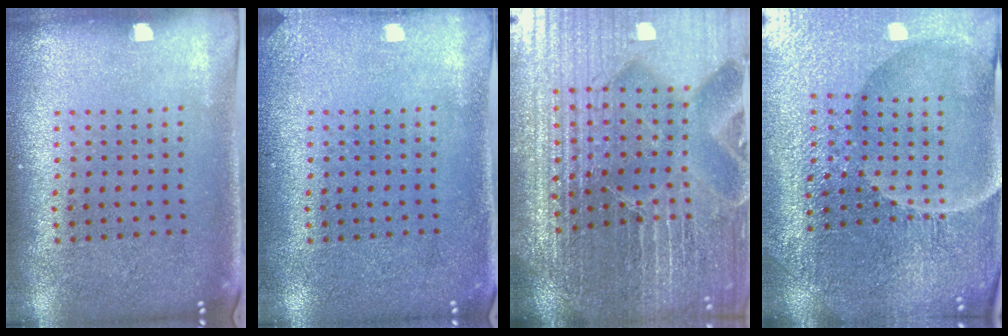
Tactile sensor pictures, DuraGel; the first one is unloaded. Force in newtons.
{"total": 1.6, "press": 1.6, "slide": 0.2}
{"total": 5.8, "press": 5.3, "slide": 2.3}
{"total": 4.9, "press": 4.7, "slide": 1.3}